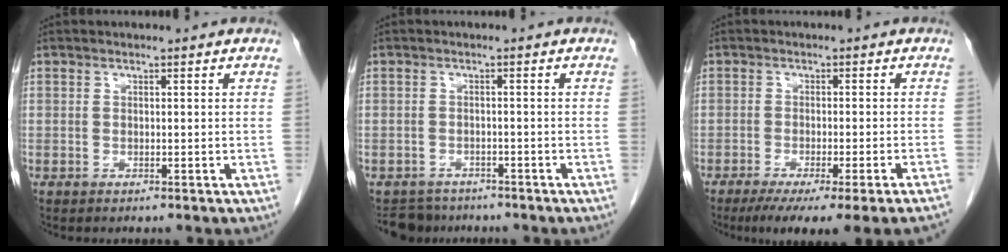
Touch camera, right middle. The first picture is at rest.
{"total": 4.3, "force": [-3.8, 2.0, -0.3], "torque": [0.006, -0.001, -0.061]}
{"total": 12.5, "force": [-9.9, -1.1, 7.6], "torque": [-0.075, -0.033, -0.139]}